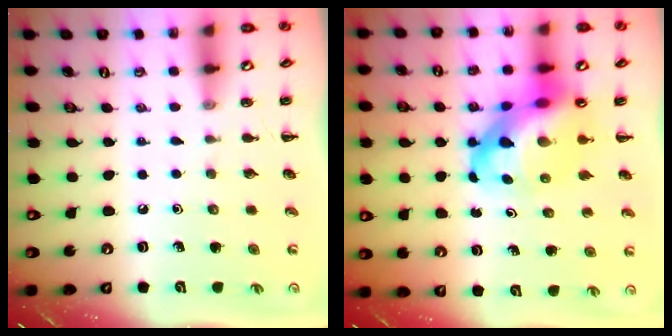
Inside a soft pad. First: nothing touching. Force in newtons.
{"total": 15.2, "press": 14.7, "slide": 3.9}